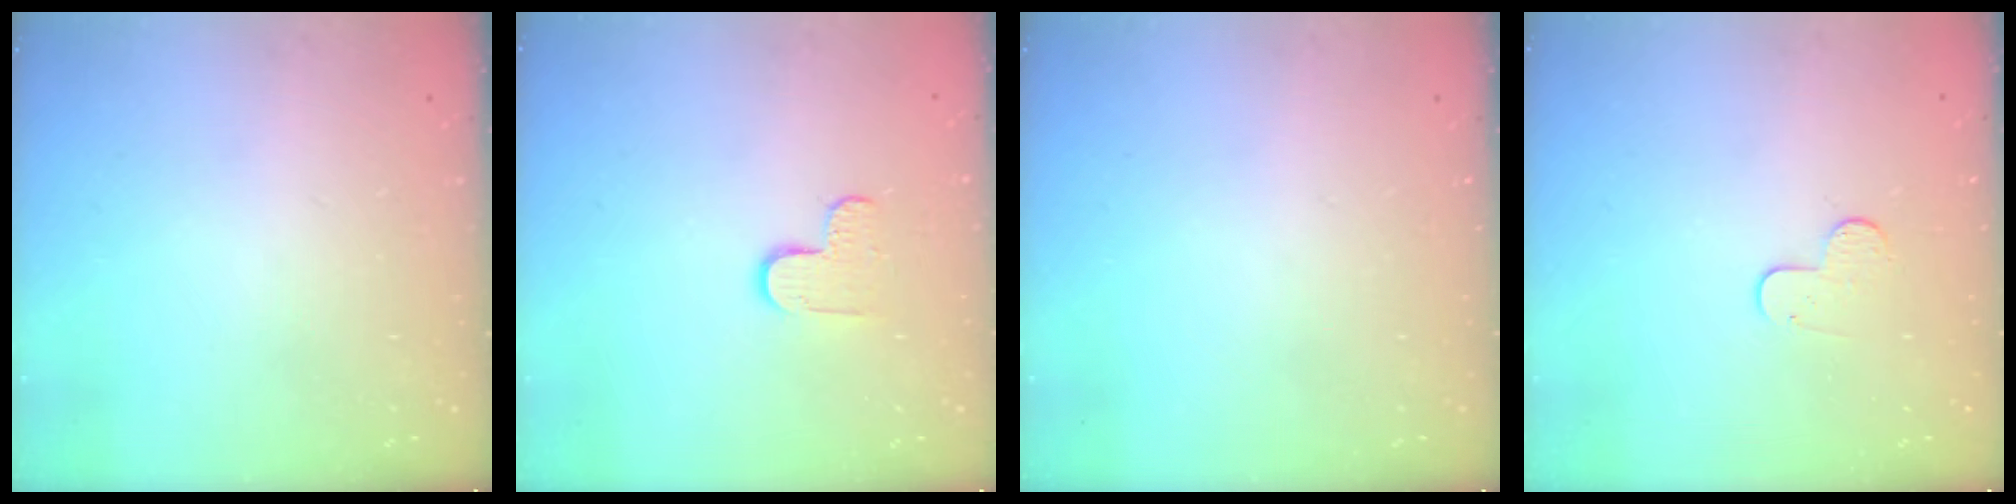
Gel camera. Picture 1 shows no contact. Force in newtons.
{"total": 5.7, "press": 5.7, "slide": 0.4}
{"total": 0.0}
{"total": 6.5, "press": 6.4, "slide": 0.4}